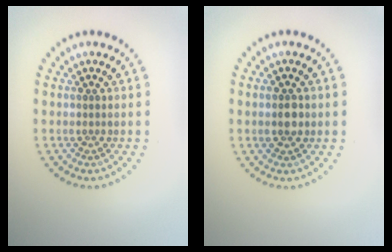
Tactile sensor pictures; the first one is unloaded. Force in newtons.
{"total": 2.2, "press": 2.2, "slide": 0.2}